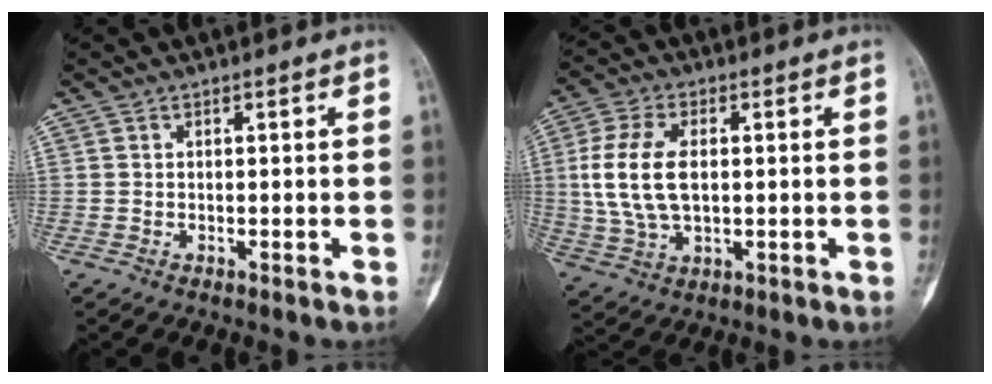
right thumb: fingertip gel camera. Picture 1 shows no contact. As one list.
[{"total": 12.0, "force": [0.9, 6.9, 9.8], "torque": [-0.204, 0.006, 0.020]}]